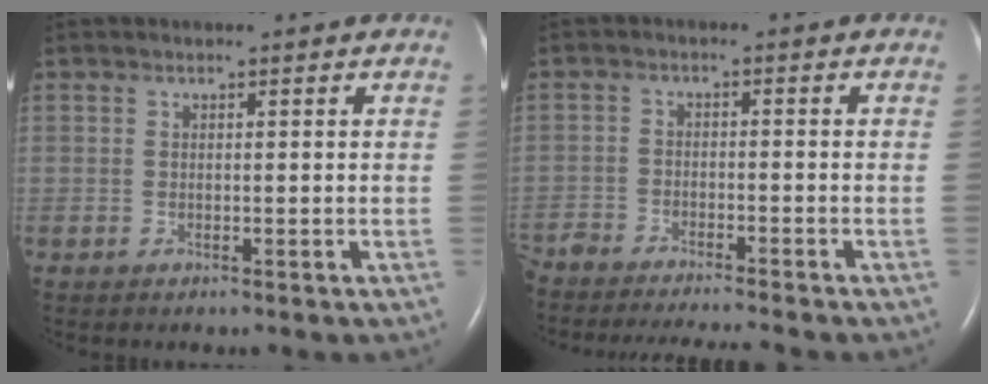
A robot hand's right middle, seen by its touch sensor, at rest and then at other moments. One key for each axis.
{"total": 14.3, "fx": -13.0, "fy": 1.0, "fz": 5.7, "tx": -0.106, "ty": -0.025, "tz": -0.199}